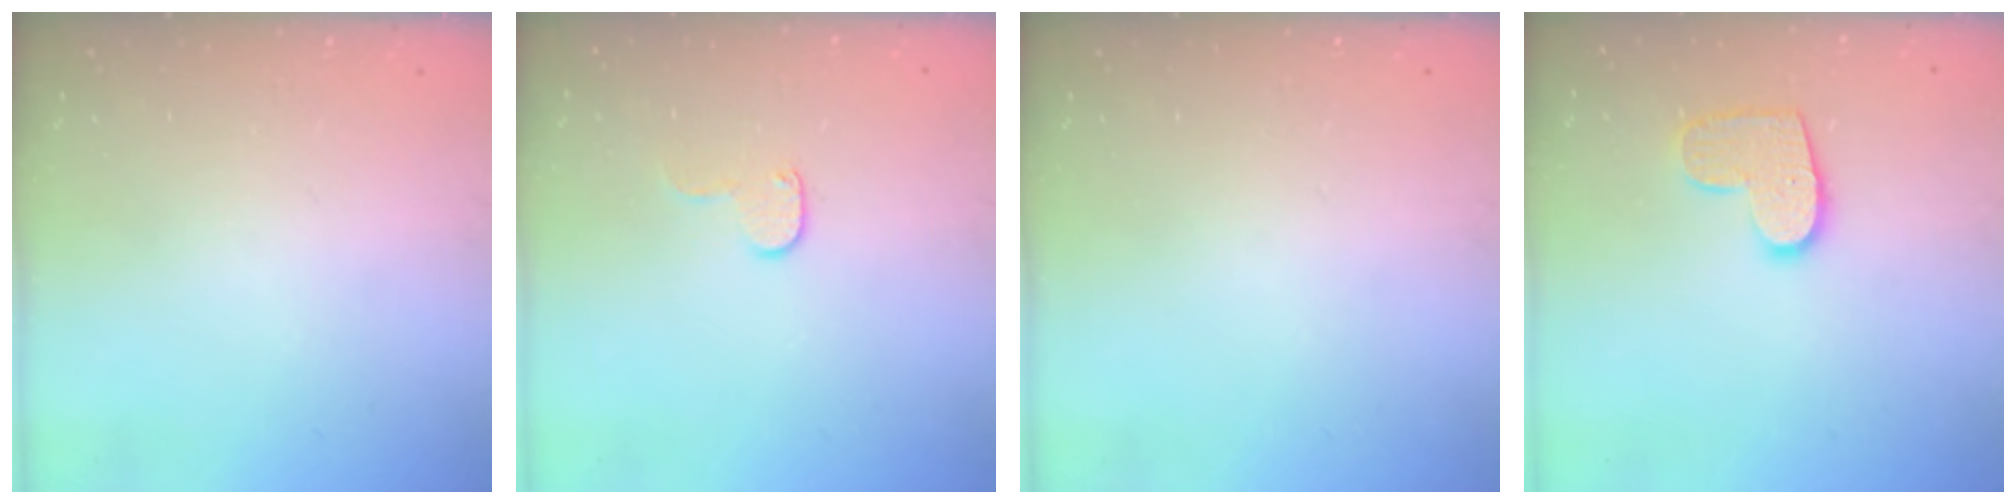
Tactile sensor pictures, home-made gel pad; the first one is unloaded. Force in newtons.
{"total": 5.6, "press": 5.5, "slide": 0.5}
{"total": 0.0}
{"total": 9.9, "press": 9.9, "slide": 0.4}